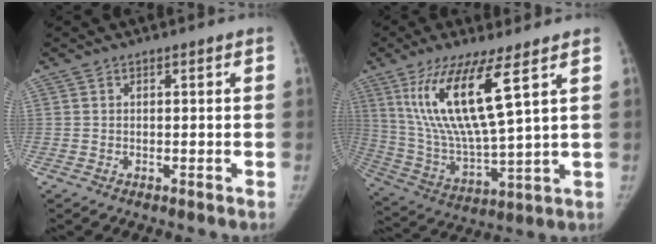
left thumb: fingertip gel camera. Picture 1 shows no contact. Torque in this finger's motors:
{"motor_torque": [1.61, 1.76, 1.83, -0.94, 0.18]}